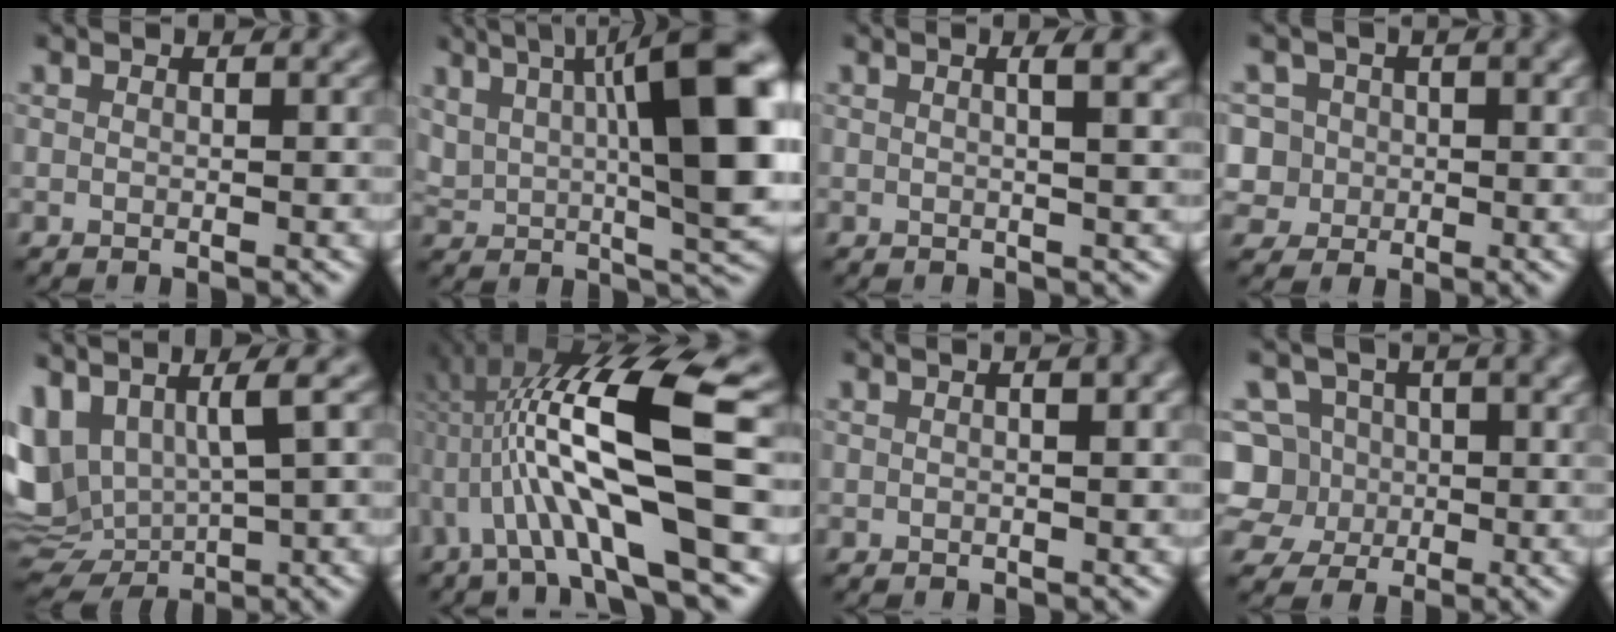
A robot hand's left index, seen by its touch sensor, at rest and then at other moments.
{"total": 14.4, "force": [4.0, 5.2, 12.8], "torque": [-0.183, 0.009, 0.069]}
{"total": 3.7, "force": [1.0, 1.3, 3.2], "torque": [-0.027, 0.014, 0.002]}
{"total": 5.7, "force": [1.4, 5.2, 1.9], "torque": [-0.032, 0.035, 0.003]}
{"total": 7.1, "force": [1.5, 3.5, 5.9], "torque": [-0.138, -0.018, 0.054]}
{"total": 10.8, "force": [-0.7, 2.7, 10.5], "torque": [-0.202, 0.019, -0.010]}
{"total": 1.6, "force": [0.2, 0.3, 1.6], "torque": [-0.023, 0.004, 0.002]}
{"total": 5.7, "force": [0.2, 5.2, 2.2], "torque": [-0.036, 0.039, -0.019]}